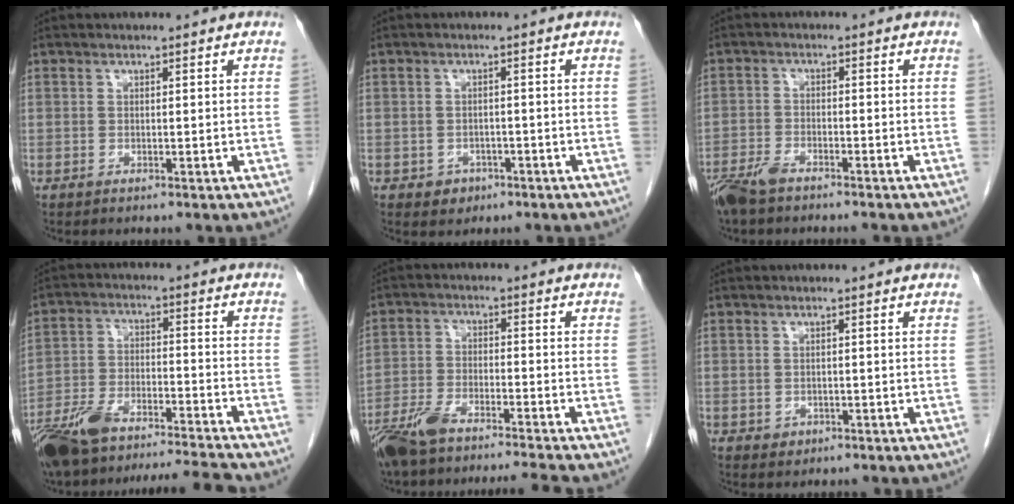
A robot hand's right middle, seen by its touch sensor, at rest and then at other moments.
{"total": 2.5, "force": [-1.3, 2.0, 0.6], "torque": [-0.008, 0.007, -0.013]}
{"total": 5.2, "force": [-4.4, 1.2, 2.5], "torque": [-0.051, -0.010, -0.084]}
{"total": 14.5, "force": [-12.9, 0.4, 6.4], "torque": [-0.128, 0.009, -0.226]}
{"total": 9.9, "force": [-8.7, -0.2, 4.7], "torque": [-0.088, -0.010, -0.153]}
{"total": 1.3, "force": [-0.5, 1.1, 0.3], "torque": [-0.005, 0.003, -0.003]}